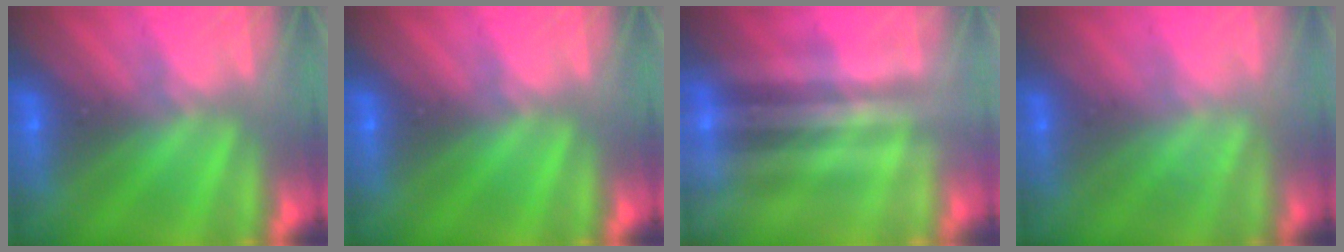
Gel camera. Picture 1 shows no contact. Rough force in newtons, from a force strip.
{"total": 0.0}
{"total": 1.9}
{"total": 2.6}